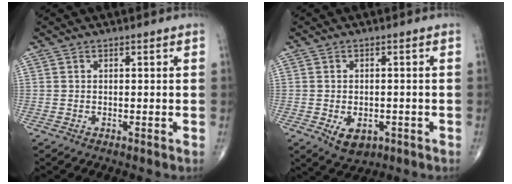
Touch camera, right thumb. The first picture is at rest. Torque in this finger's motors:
{"motor_torque": [-0.01, 0.16, 0.23, 0.13, 0.11]}